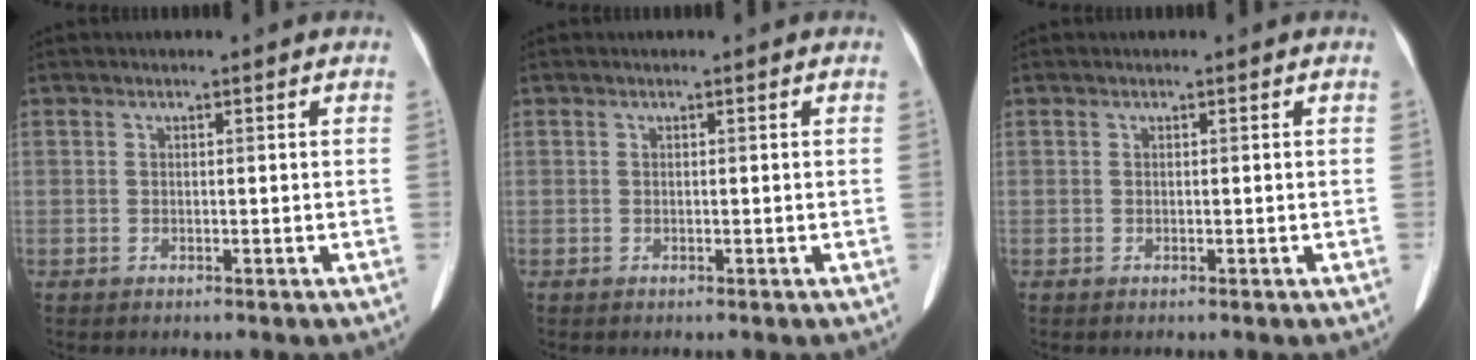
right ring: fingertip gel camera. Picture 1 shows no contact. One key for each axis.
{"total": 0.0}
{"total": 0.0}